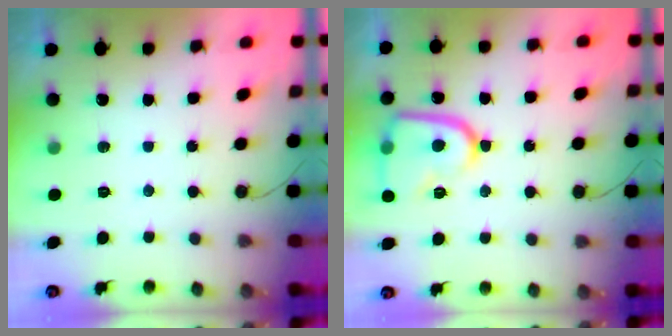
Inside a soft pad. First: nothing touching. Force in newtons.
{"total": 14.5, "press": 14.4, "slide": 1.3}